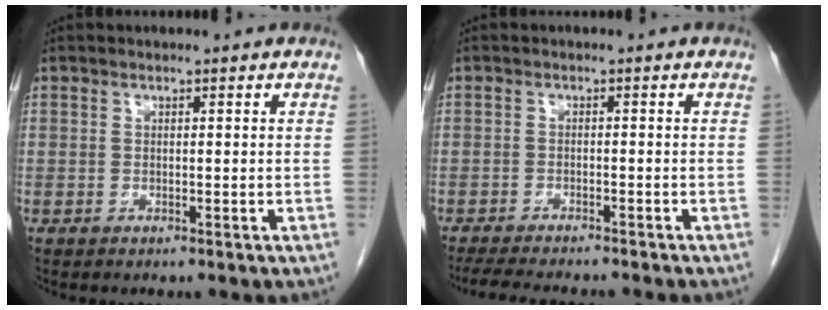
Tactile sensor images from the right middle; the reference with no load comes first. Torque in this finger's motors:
{"motor_torque": [0.48, -0.43, 0.05, 0.03]}